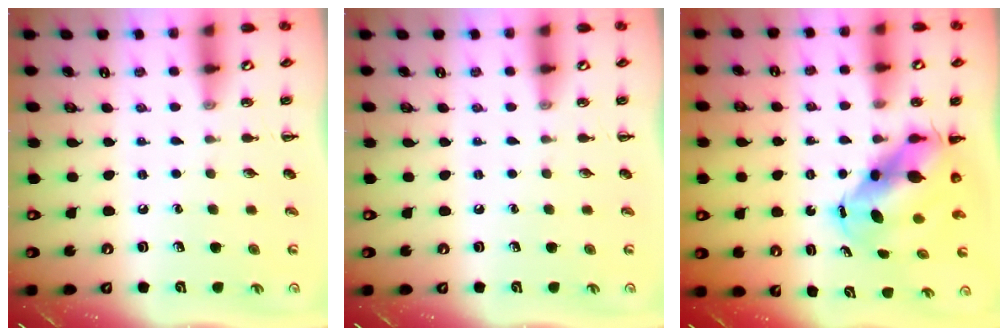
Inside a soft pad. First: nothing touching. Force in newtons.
{"total": 0.0}
{"total": 8.5, "press": 8.3, "slide": 2.0}